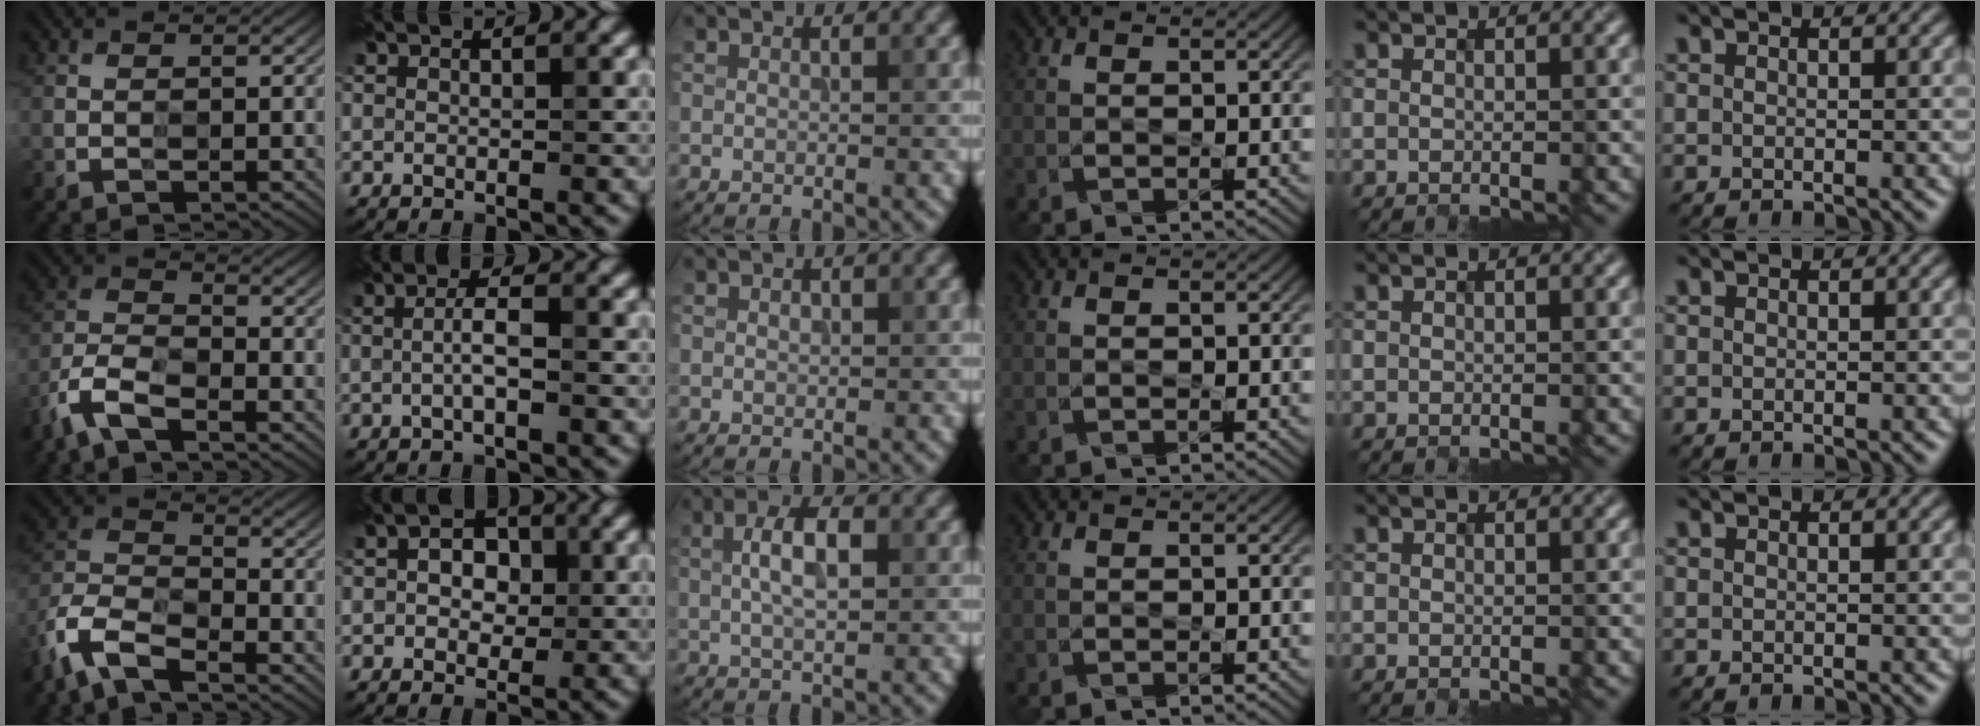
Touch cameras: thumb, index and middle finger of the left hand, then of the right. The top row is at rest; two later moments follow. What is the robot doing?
{"motion": "insert", "object": "file holder"}